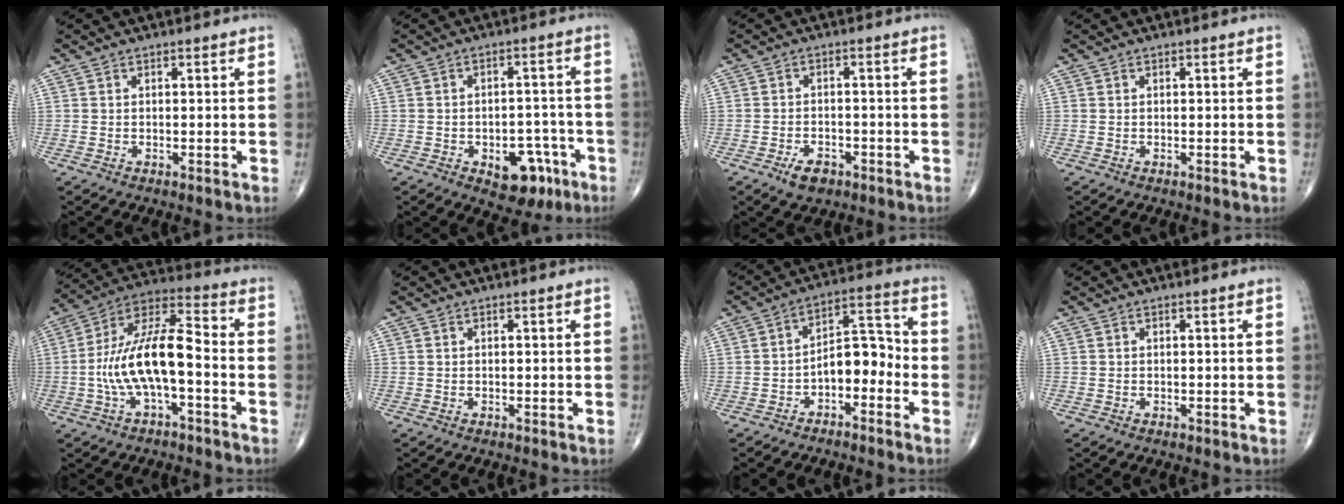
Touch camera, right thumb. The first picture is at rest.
{"total": 9.5, "force": [-4.5, 5.6, 6.2], "torque": [-0.048, 0.034, -0.052]}
{"total": 4.4, "force": [-2.5, 2.5, 2.5], "torque": [-0.037, 0.008, -0.039]}
{"total": 0.0}
{"total": 14.9, "force": [-3.1, 5.5, 13.5], "torque": [-0.264, 0.053, -0.061]}
{"total": 0.0}
{"total": 8.6, "force": [-3.2, 4.9, 6.3], "torque": [-0.073, 0.050, -0.059]}
{"total": 0.0}